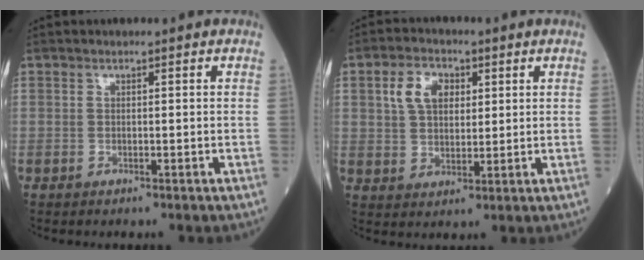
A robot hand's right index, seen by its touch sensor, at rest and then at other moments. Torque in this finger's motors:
{"motor_torque": [0.13, 0.08, 0.12, 0.08]}